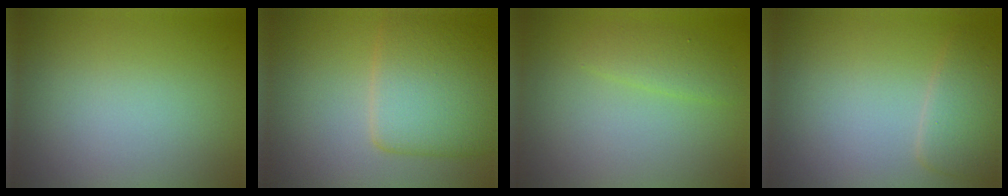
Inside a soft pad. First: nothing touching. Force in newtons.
{"total": 6.3, "press": 6.3, "slide": 0.5}
{"total": 1.6, "press": 1.6, "slide": 0.1}
{"total": 2.8, "press": 2.8, "slide": 0.2}